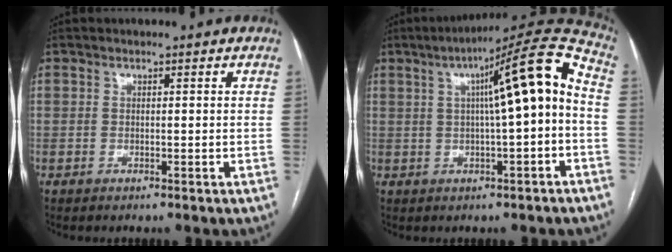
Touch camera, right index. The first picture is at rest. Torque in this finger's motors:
{"motor_torque": [0.99, -0.80, 0.33, 0.08]}